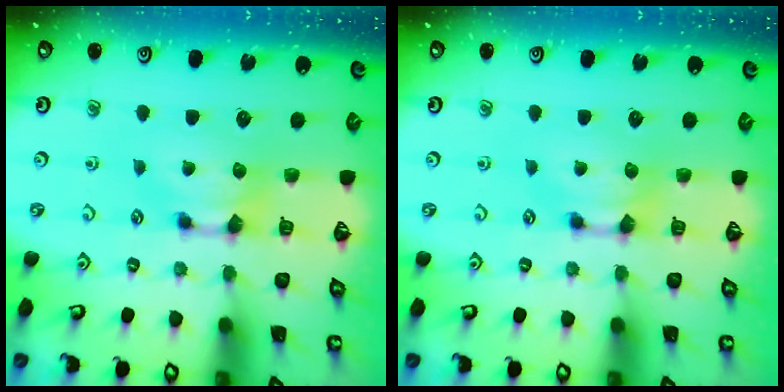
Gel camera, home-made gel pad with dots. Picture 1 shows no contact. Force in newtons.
{"total": 0.0}